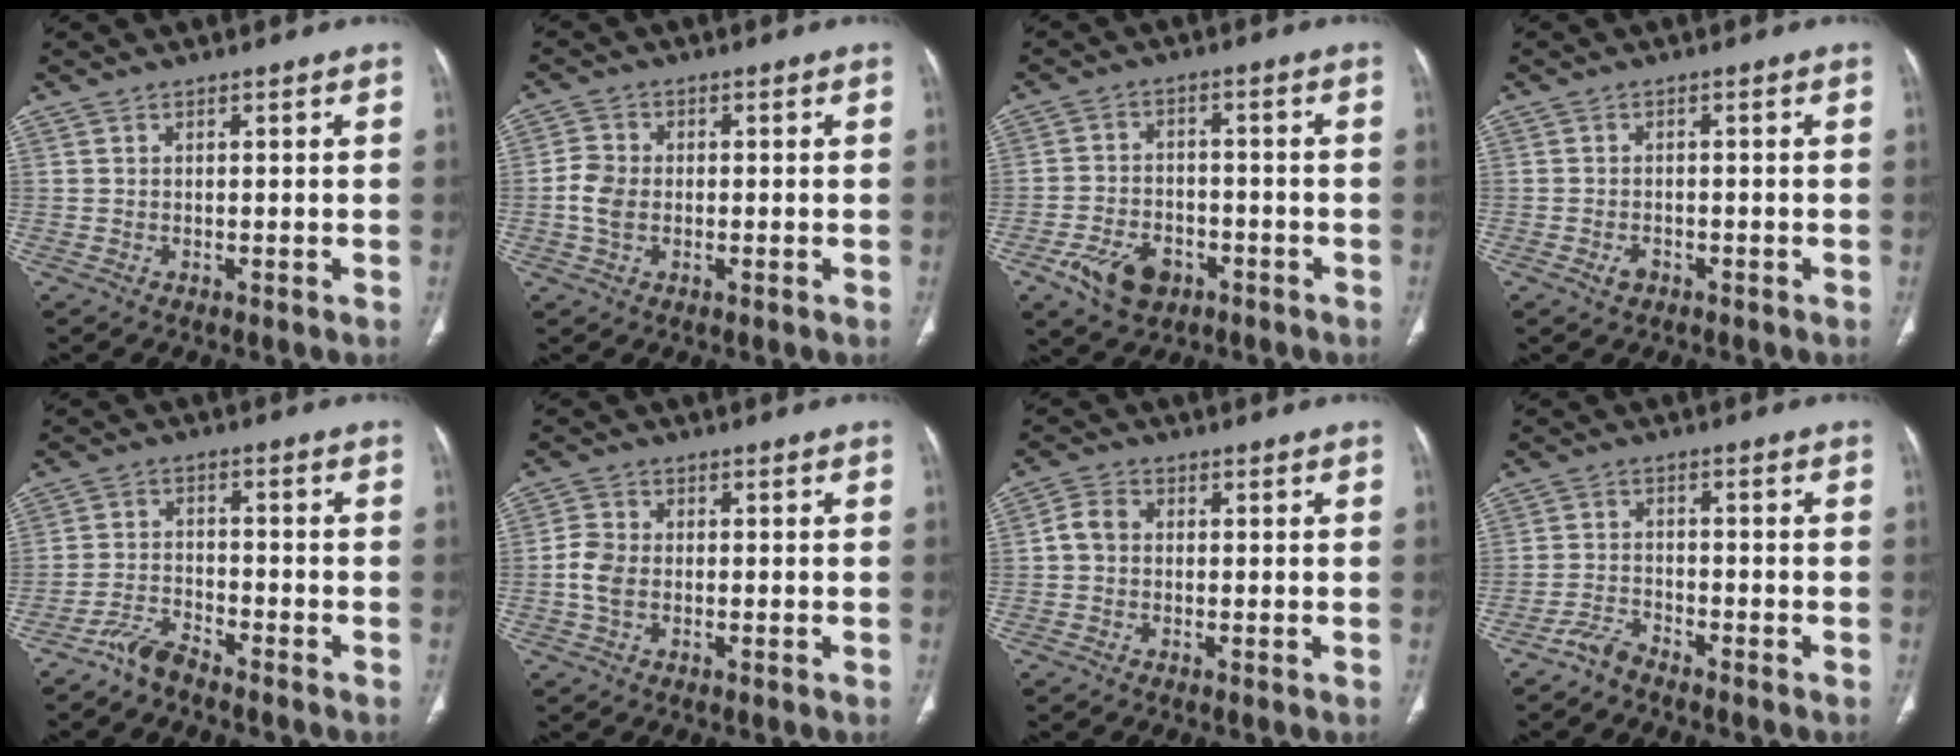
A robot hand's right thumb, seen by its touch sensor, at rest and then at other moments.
{"total": 4.5, "force": [-0.7, 3.2, 3.1], "torque": [-0.066, 0.010, -0.018]}
{"total": 8.9, "force": [-4.6, 5.8, 4.9], "torque": [-0.077, 0.025, -0.073]}
{"total": 1.9, "force": [-1.0, 1.3, 0.9], "torque": [-0.016, 0.008, -0.013]}
{"total": 4.4, "force": [-4.0, 1.0, 1.6], "torque": [-0.033, 0.018, -0.082]}
{"total": 4.4, "force": [-0.8, 3.0, 3.1], "torque": [-0.070, 0.010, -0.020]}
{"total": 3.5, "force": [-0.1, 2.9, 2.0], "torque": [-0.033, 0.012, -0.008]}
{"total": 3.2, "force": [-2.9, 0.8, 0.8], "torque": [-0.019, 0.013, -0.060]}